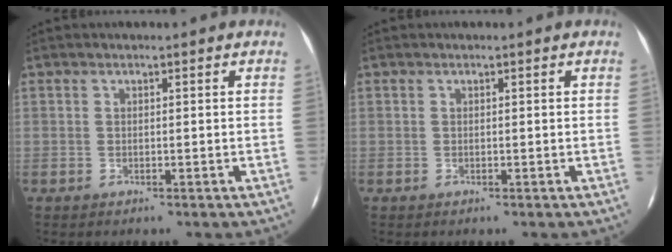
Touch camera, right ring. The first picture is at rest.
{"total": 0.0}